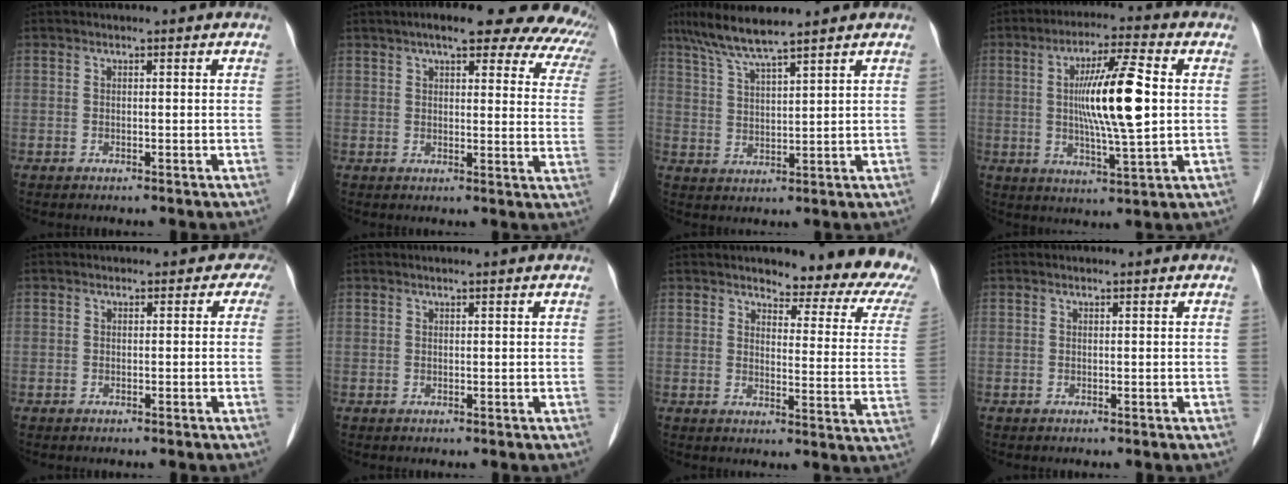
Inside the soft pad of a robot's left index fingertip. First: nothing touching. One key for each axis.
{"total": 21.0, "fx": 16.8, "fy": 5.5, "fz": 11.4, "tx": -0.132, "ty": 0.019, "tz": 0.180}
{"total": 7.5, "fx": 6.2, "fy": -0.3, "fz": 4.3, "tx": -0.086, "ty": 0.015, "tz": 0.118}
{"total": 12.3, "fx": 1.2, "fy": 1.0, "fz": 12.2, "tx": -0.220, "ty": -0.002, "tz": 0.019}
{"total": 1.7, "fx": -0.1, "fy": 1.6, "fz": 0.3, "tx": 0.020, "ty": 0.011, "tz": -0.011}
{"total": 0.8, "fx": 0.7, "fy": -0.2, "fz": 0.4, "tx": -0.013, "ty": 0.004, "tz": 0.016}
{"total": 13.2, "fx": 11.8, "fy": 3.0, "fz": 5.2, "tx": -0.039, "ty": -0.046, "tz": 0.112}
{"total": 0.0}